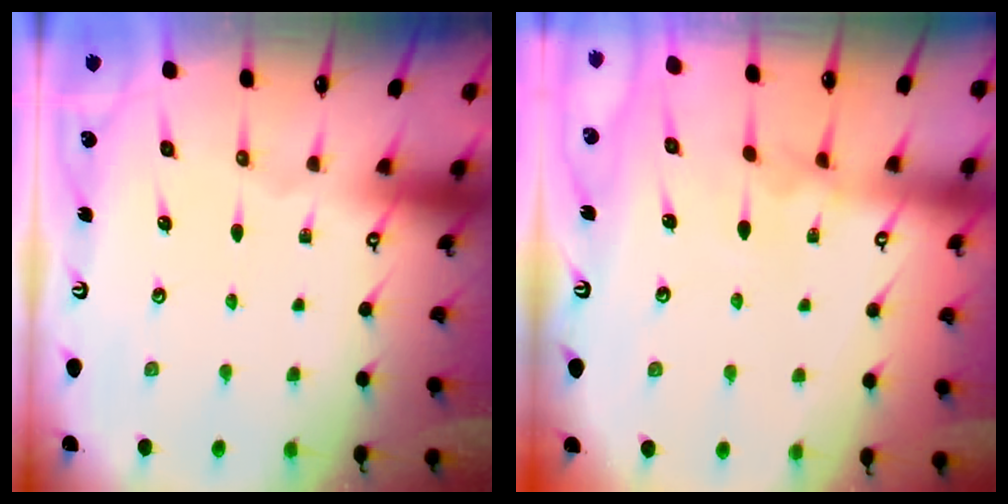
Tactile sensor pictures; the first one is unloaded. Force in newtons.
{"total": 3.0, "press": 3.0, "slide": 0.3}